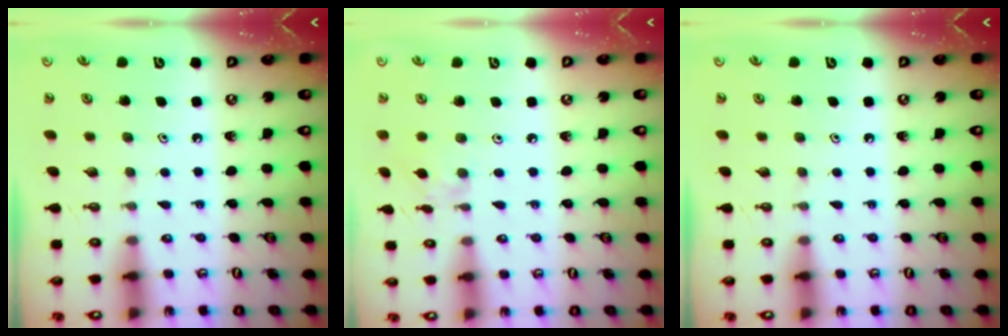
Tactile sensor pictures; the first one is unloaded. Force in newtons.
{"total": 2.0, "press": 2.0, "slide": 0.4}
{"total": 0.0}